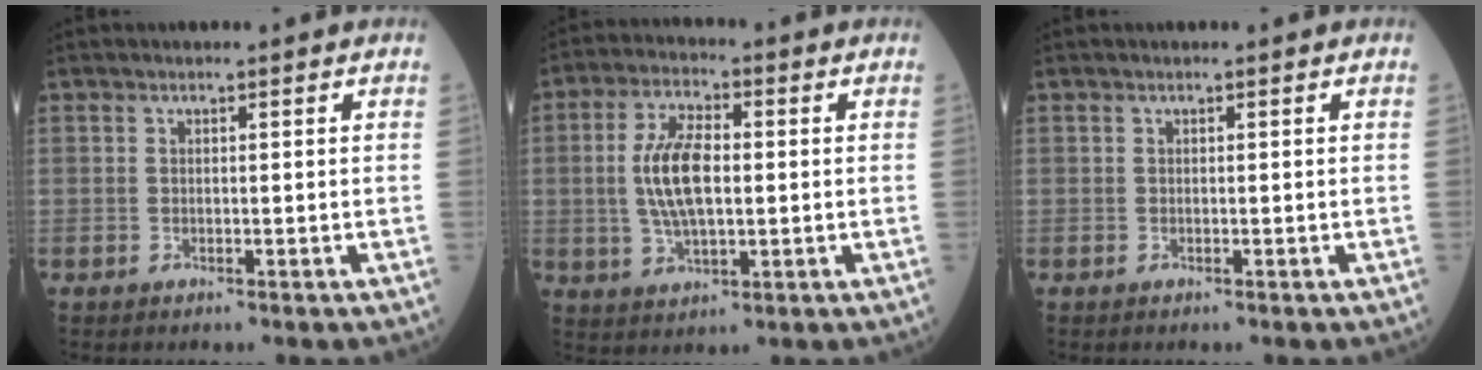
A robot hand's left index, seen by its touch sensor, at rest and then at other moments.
{"total": 9.3, "force": [0.2, 3.5, 8.6], "torque": [-0.181, 0.007, 0.006]}
{"total": 0.0}